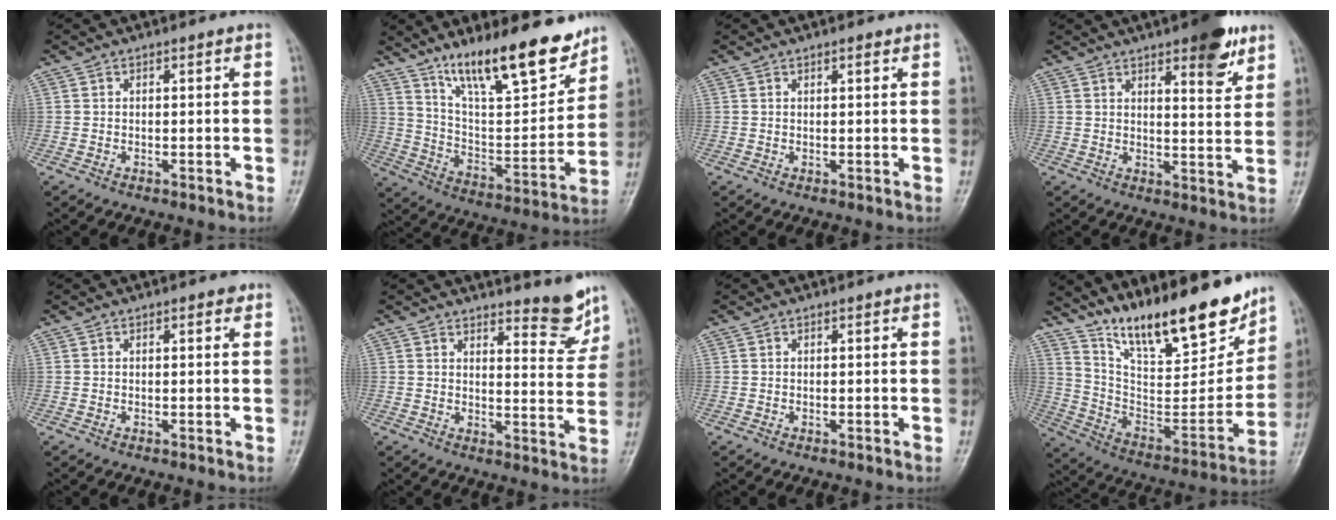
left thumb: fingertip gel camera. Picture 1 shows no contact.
{"total": 20.1, "force": [14.5, 5.6, 12.8], "torque": [-0.165, -0.082, 0.249]}
{"total": 1.1, "force": [0.8, 0.3, 0.7], "torque": [-0.011, -0.003, 0.012]}
{"total": 9.8, "force": [6.1, 2.9, 7.1], "torque": [-0.077, -0.033, 0.081]}
{"total": 1.2, "force": [0.6, 0.4, 0.8], "torque": [-0.009, 0.000, 0.006]}
{"total": 7.3, "force": [6.4, 1.7, 3.2], "torque": [-0.022, -0.060, 0.083]}
{"total": 0.0}
{"total": 23.0, "force": [17.6, 6.1, 13.6], "torque": [-0.174, -0.093, 0.301]}